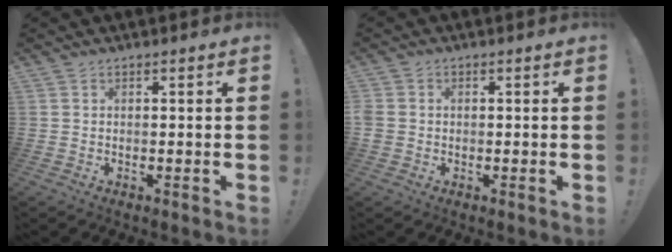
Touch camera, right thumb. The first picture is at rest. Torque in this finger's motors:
{"motor_torque": [0.05, 0.05, -0.01, 0.05, 0.02]}